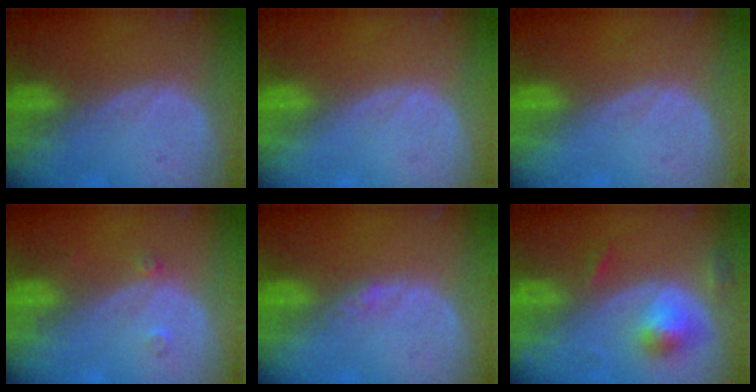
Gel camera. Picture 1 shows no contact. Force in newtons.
{"total": 0.0}
{"total": 0.0}
{"total": 1.5, "press": 1.2, "slide": 0.8}
{"total": 1.4, "press": 1.1, "slide": 0.8}
{"total": 5.4, "press": 4.8, "slide": 2.3}